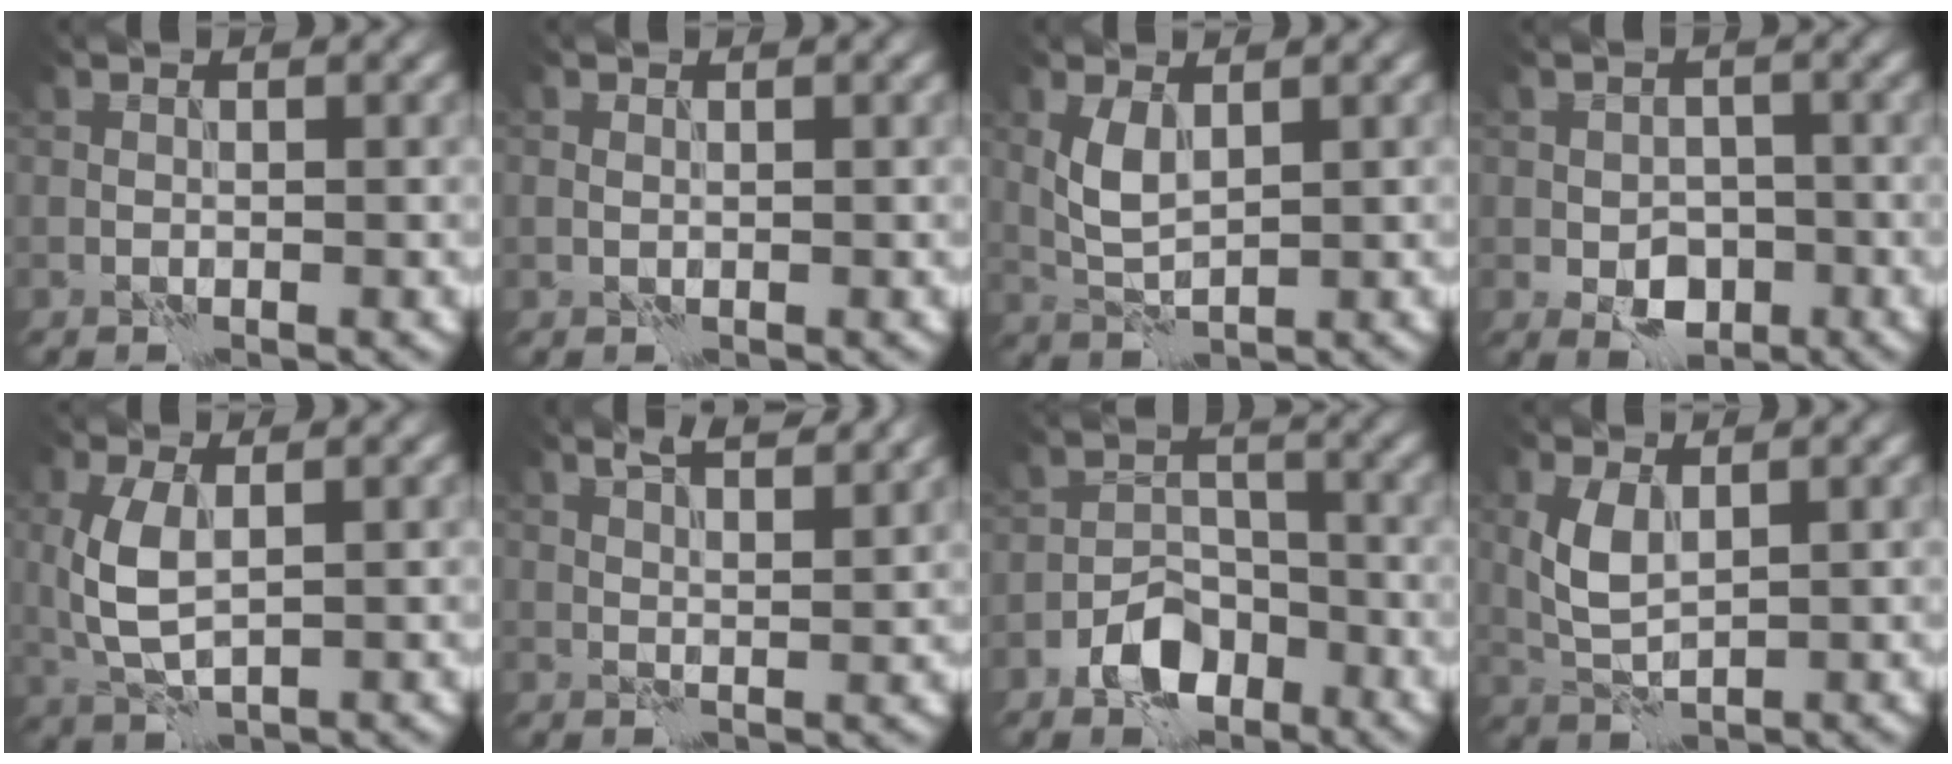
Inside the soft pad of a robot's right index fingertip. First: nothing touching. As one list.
[{"total": 0.6, "force": [0.1, 0.5, 0.3], "torque": [-0.005, 0.002, 0.001]}, {"total": 2.9, "force": [0.9, 1.4, 2.5], "torque": [-0.057, 0.002, 0.020]}, {"total": 3.6, "force": [-1.2, 2.6, 2.1], "torque": [-0.030, -0.005, -0.022]}, {"total": 4.4, "force": [0.5, 2.1, 3.8], "torque": [-0.091, 0.005, 0.013]}, {"total": 4.9, "force": [3.6, 1.3, 3.2], "torque": [-0.041, 0.018, 0.036]}, {"total": 4.7, "force": [-2.9, 2.9, 2.3], "torque": [-0.031, 0.002, -0.057]}, {"total": 3.3, "force": [0.8, 1.7, 2.7], "torque": [-0.065, 0.003, 0.019]}]